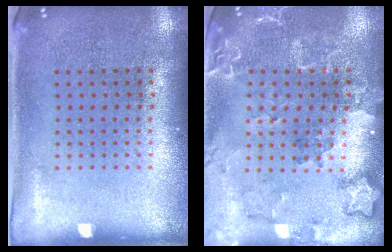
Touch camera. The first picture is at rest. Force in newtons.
{"total": 2.0, "press": 1.9, "slide": 0.5}